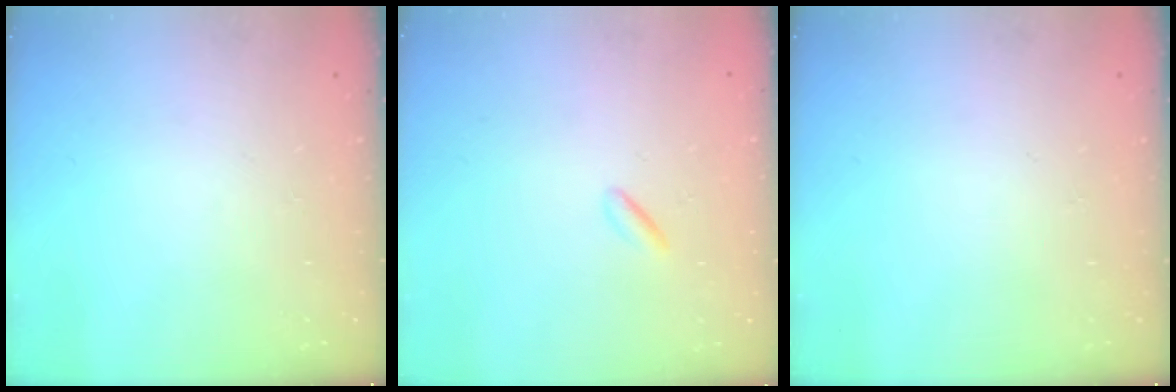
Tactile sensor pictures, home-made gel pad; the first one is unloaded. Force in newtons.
{"total": 0.6, "press": 0.2, "slide": 0.5}
{"total": 0.0}